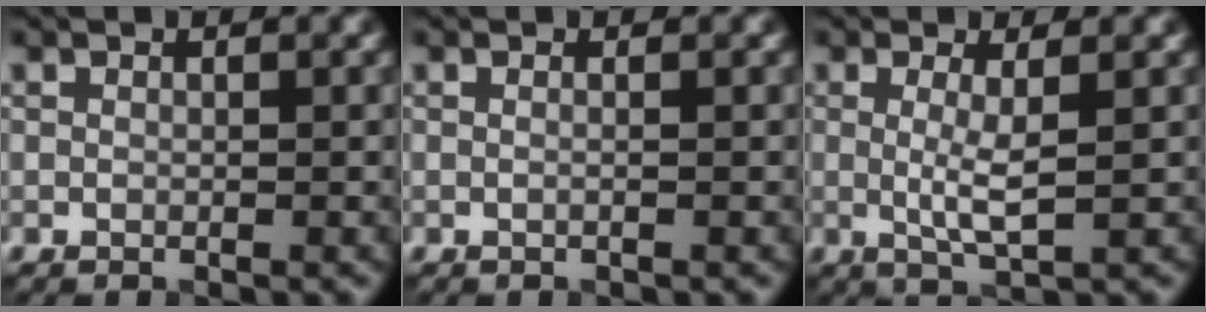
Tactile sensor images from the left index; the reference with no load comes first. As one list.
[{"total": 0.9, "force": [0.2, 0.4, 0.7], "torque": [-0.007, -0.012, -0.009]}, {"total": 3.0, "force": [0.3, 0.6, 2.9], "torque": [-0.055, -0.008, 0.005]}]